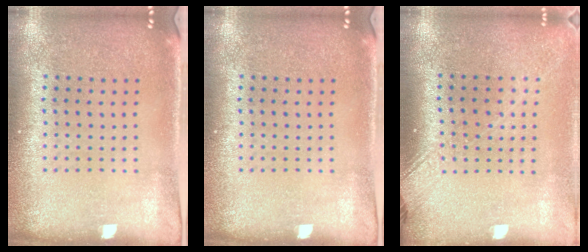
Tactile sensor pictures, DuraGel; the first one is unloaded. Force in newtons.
{"total": 0.0}
{"total": 1.8, "press": 1.5, "slide": 1.1}